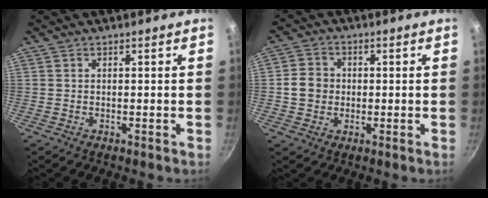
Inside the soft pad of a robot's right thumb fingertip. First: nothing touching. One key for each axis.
{"total": 5.5, "fx": -0.2, "fy": 4.9, "fz": 2.4, "tx": -0.024, "ty": 0.011, "tz": -0.012}